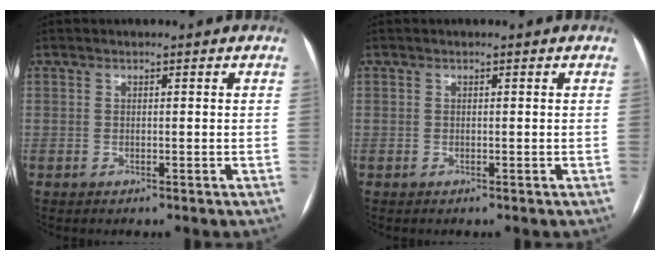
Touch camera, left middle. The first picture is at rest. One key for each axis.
{"total": 0.0}